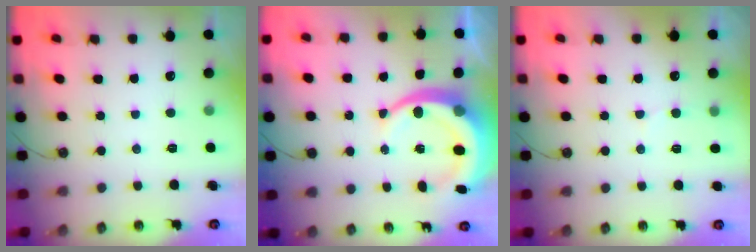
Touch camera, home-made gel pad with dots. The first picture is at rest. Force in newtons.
{"total": 12.6, "press": 12.3, "slide": 2.6}
{"total": 5.4, "press": 5.2, "slide": 1.5}